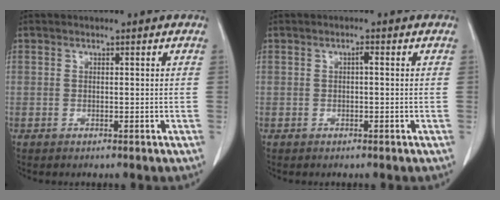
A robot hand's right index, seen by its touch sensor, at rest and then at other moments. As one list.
[{"total": 0.9, "force": [0.1, 0.2, 0.8], "torque": [-0.015, 0.002, 0.001]}]